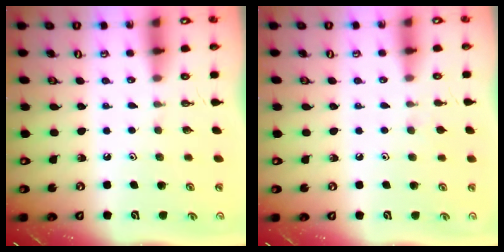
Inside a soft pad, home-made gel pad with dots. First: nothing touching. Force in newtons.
{"total": 2.5, "press": 2.5, "slide": 0.4}